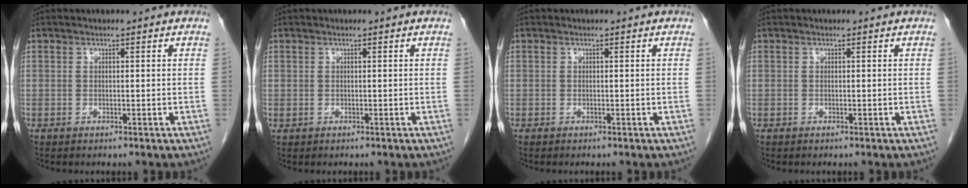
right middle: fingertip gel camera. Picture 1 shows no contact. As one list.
[{"total": 0.0}, {"total": 0.0}, {"total": 0.0}]